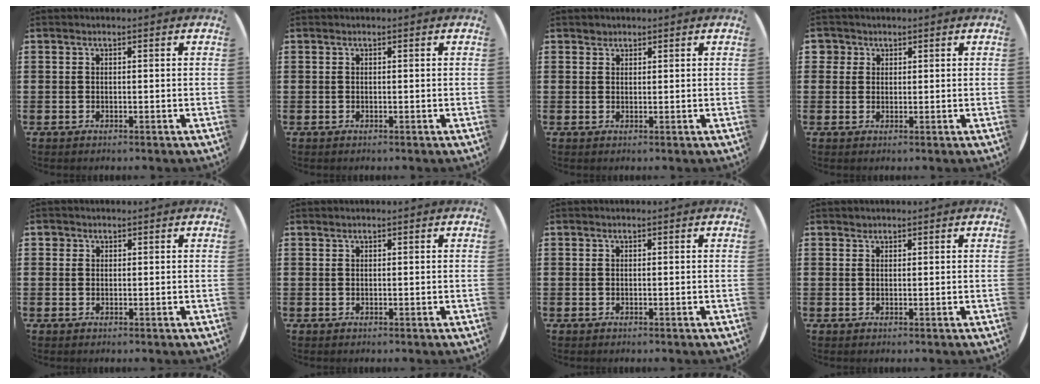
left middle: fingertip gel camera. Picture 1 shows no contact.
{"total": 0.0}
{"total": 1.0, "force": [0.9, 0.4, -0.1], "torque": [0.001, 0.002, 0.017]}
{"total": 1.8, "force": [1.2, 1.4, 0.2], "torque": [0.001, 0.003, 0.021]}
{"total": 0.7, "force": [0.5, 0.5, 0.0], "torque": [0.000, 0.004, 0.010]}
{"total": 0.0}
{"total": 0.0}
{"total": 0.6, "force": [0.5, 0.2, -0.1], "torque": [0.003, 0.004, 0.009]}